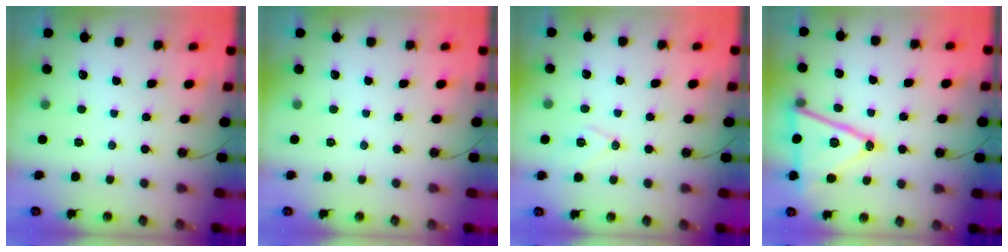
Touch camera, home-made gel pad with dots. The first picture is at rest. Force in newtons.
{"total": 0.0}
{"total": 7.8, "press": 7.2, "slide": 2.9}
{"total": 18.6, "press": 18.3, "slide": 3.3}